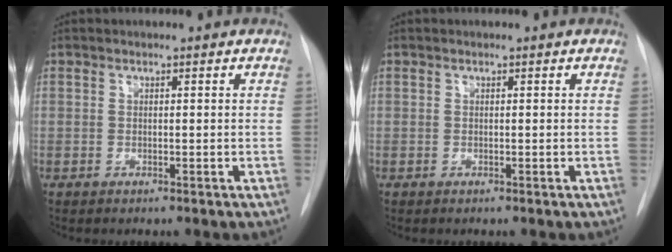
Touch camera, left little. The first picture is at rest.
{"total": 0.0}